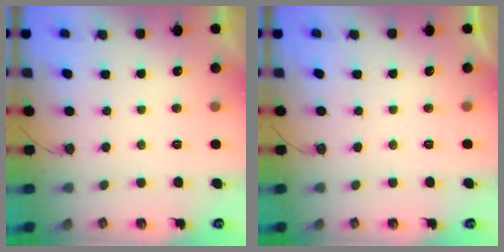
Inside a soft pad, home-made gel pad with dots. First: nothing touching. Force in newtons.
{"total": 0.0}